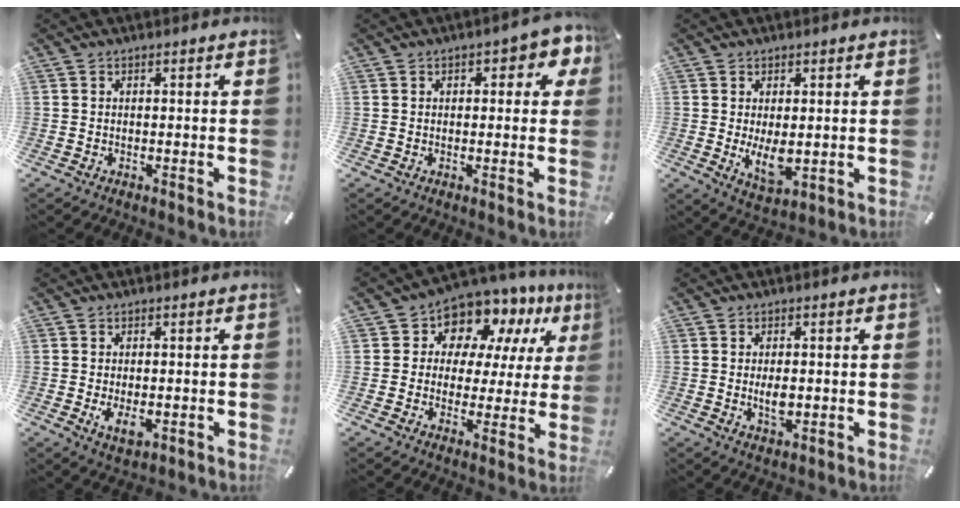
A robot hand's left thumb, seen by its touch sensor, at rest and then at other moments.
{"total": 4.5, "force": [1.4, 2.6, 3.4], "torque": [-0.046, 0.003, 0.018]}
{"total": 6.7, "force": [0.0, 3.5, 5.7], "torque": [-0.110, -0.009, -0.003]}
{"total": 3.9, "force": [-0.7, 2.2, 3.1], "torque": [-0.066, -0.008, -0.016]}
{"total": 10.1, "force": [7.4, 6.6, 2.0], "torque": [-0.043, -0.071, 0.137]}
{"total": 3.9, "force": [-0.1, 2.2, 3.2], "torque": [-0.068, -0.007, -0.006]}